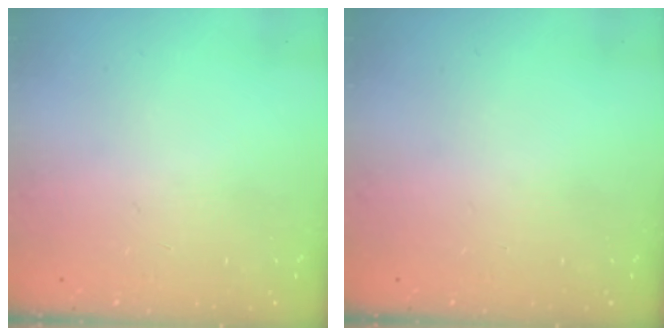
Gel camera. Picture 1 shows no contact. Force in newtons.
{"total": 0.0}